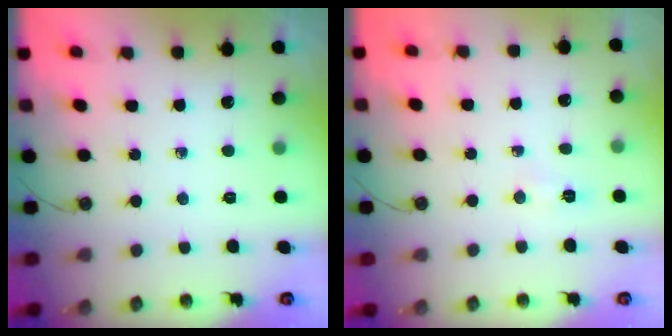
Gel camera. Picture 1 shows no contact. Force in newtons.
{"total": 2.9, "press": 2.9, "slide": 0.3}